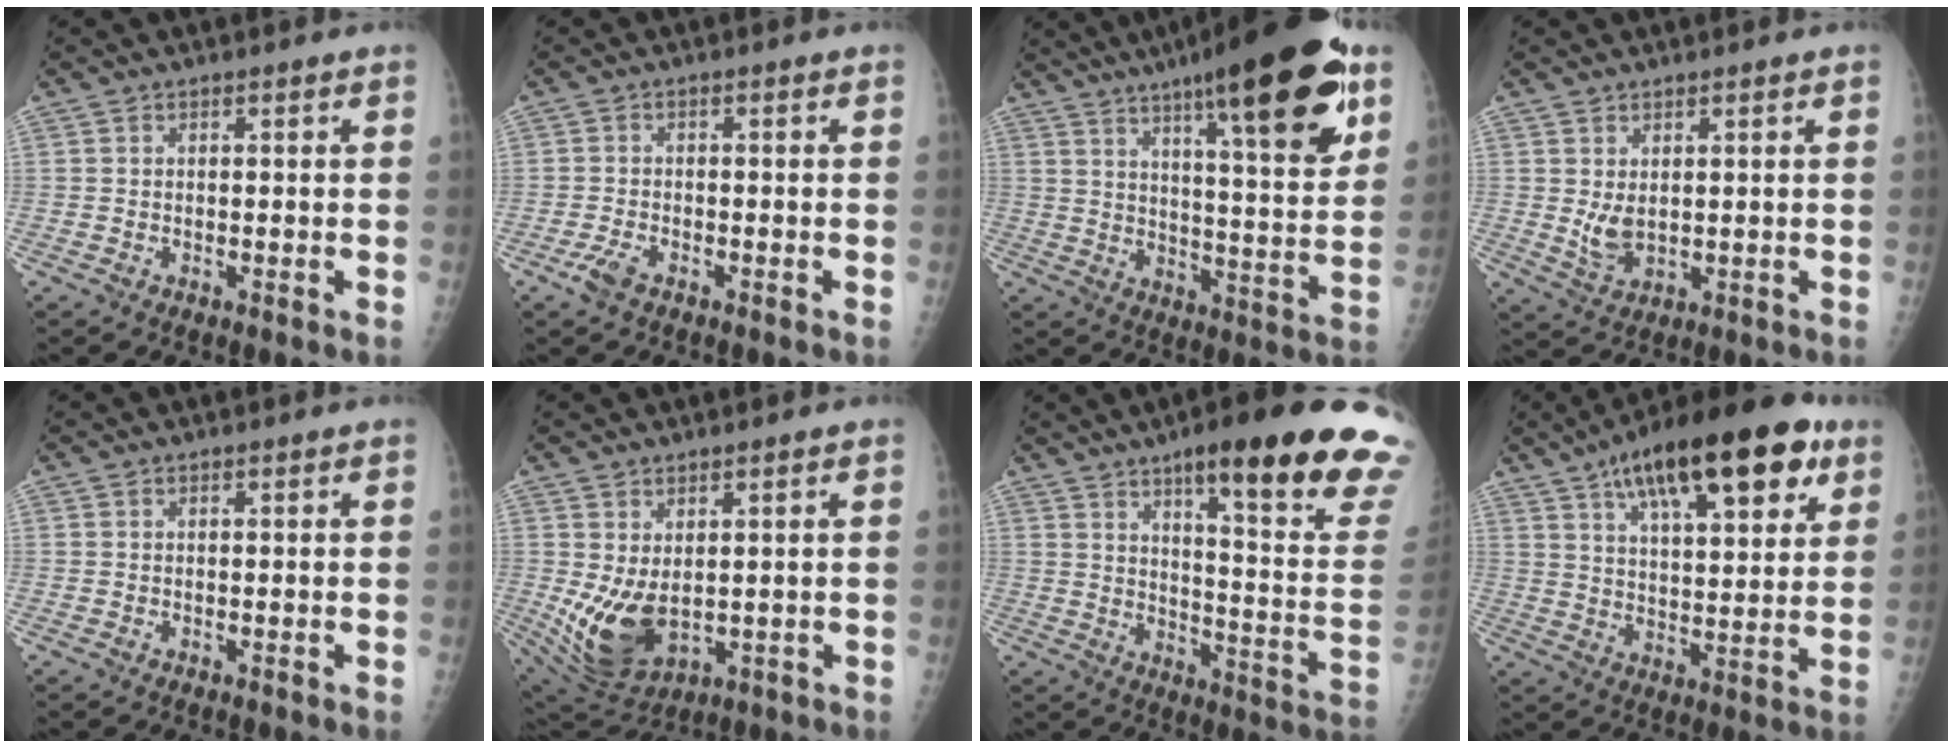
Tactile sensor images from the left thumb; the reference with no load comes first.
{"total": 2.9, "force": [-1.8, 1.3, 1.8], "torque": [-0.045, 0.005, -0.035]}
{"total": 24.6, "force": [13.6, 5.4, 19.8], "torque": [-0.272, -0.041, 0.200]}
{"total": 4.2, "force": [0.8, 2.3, 3.4], "torque": [-0.054, -0.012, 0.025]}
{"total": 0.0}
{"total": 10.1, "force": [0.1, 6.1, 8.1], "torque": [-0.138, -0.018, 0.028]}
{"total": 26.2, "force": [16.7, 4.4, 19.8], "torque": [-0.227, -0.065, 0.224]}
{"total": 22.9, "force": [12.0, 8.5, 17.6], "torque": [-0.248, -0.015, 0.185]}